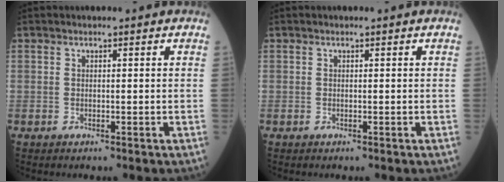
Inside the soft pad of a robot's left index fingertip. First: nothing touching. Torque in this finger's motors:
{"motor_torque": [-0.01, 0.01, 0.00, 0.00]}